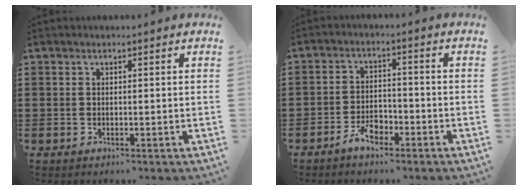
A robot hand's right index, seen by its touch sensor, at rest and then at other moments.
{"total": 3.9, "force": [-3.0, 1.7, 1.9], "torque": [-0.038, 0.010, -0.059]}